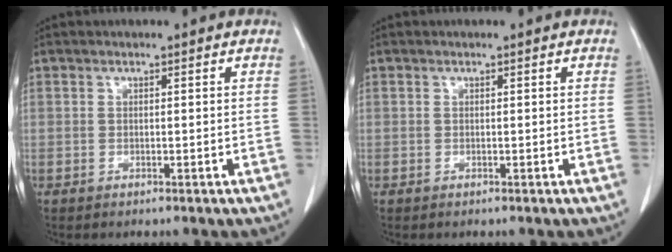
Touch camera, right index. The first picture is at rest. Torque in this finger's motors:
{"motor_torque": [0.00, 0.00, 0.00, 0.00]}